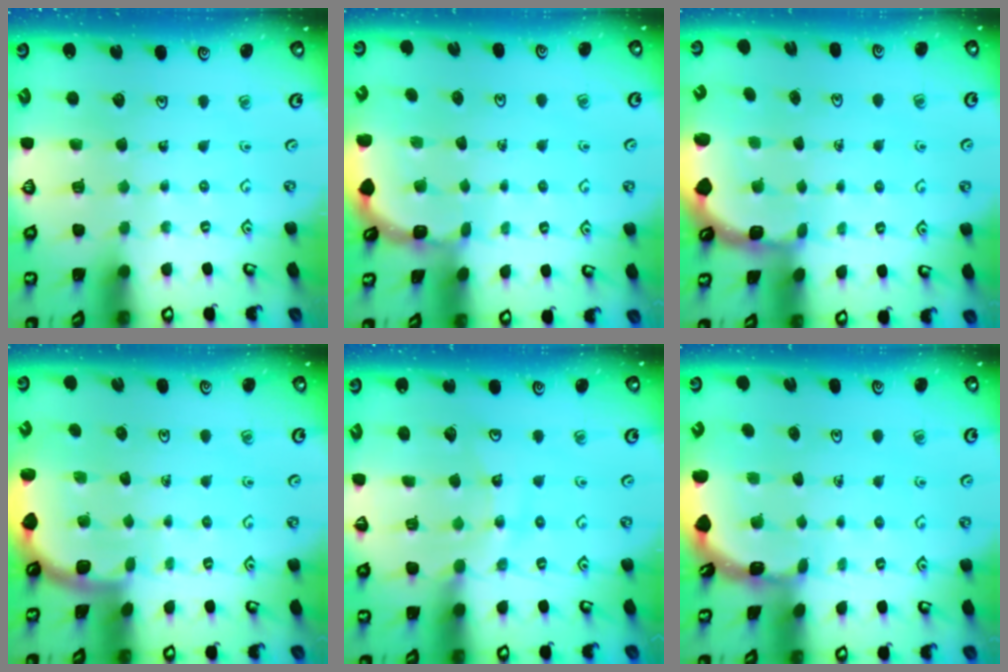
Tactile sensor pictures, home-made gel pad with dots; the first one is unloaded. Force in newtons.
{"total": 1.7, "press": 1.7, "slide": 0.1}
{"total": 1.7, "press": 1.6, "slide": 0.4}
{"total": 1.8, "press": 1.8, "slide": 0.1}
{"total": 11.9, "press": 11.8, "slide": 1.2}
{"total": 1.9, "press": 1.9, "slide": 0.1}